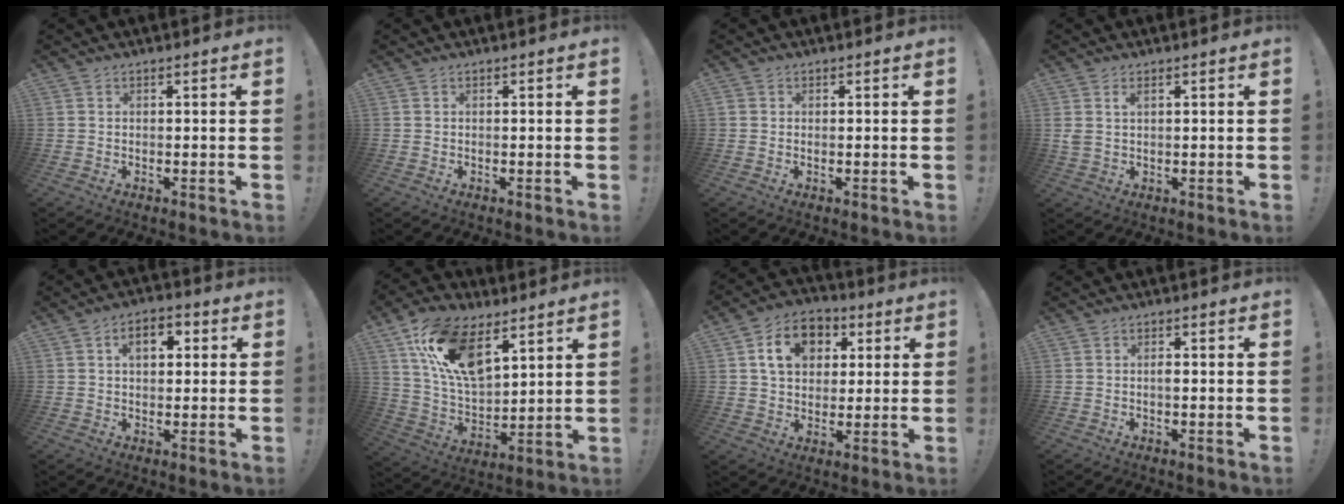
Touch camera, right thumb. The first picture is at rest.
{"total": 0.0}
{"total": 0.6, "force": [0.2, 0.5, 0.2], "torque": [-0.001, 0.000, 0.002]}
{"total": 2.6, "force": [1.2, 1.0, 2.1], "torque": [-0.041, 0.002, 0.021]}
{"total": 6.4, "force": [1.5, 4.2, 4.6], "torque": [-0.056, 0.003, 0.021]}
{"total": 18.9, "force": [10.1, 9.9, 12.5], "torque": [-0.244, -0.042, 0.184]}
{"total": 12.0, "force": [4.1, 9.4, 6.2], "torque": [-0.091, 0.000, 0.078]}
{"total": 1.1, "force": [-0.4, 0.2, 1.0], "torque": [-0.025, 0.003, -0.007]}